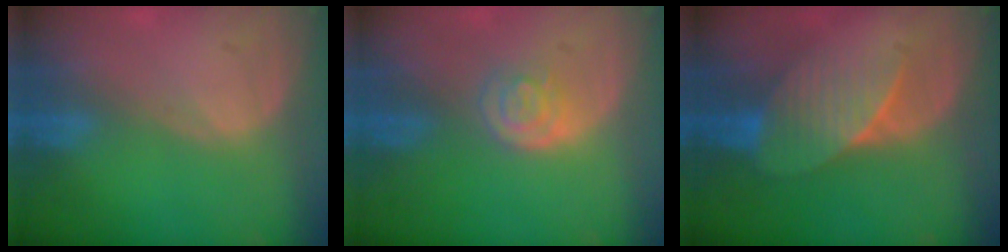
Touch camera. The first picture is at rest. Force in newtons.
{"total": 3.3, "press": 3.2, "slide": 0.6}
{"total": 7.4, "press": 6.9, "slide": 2.8}